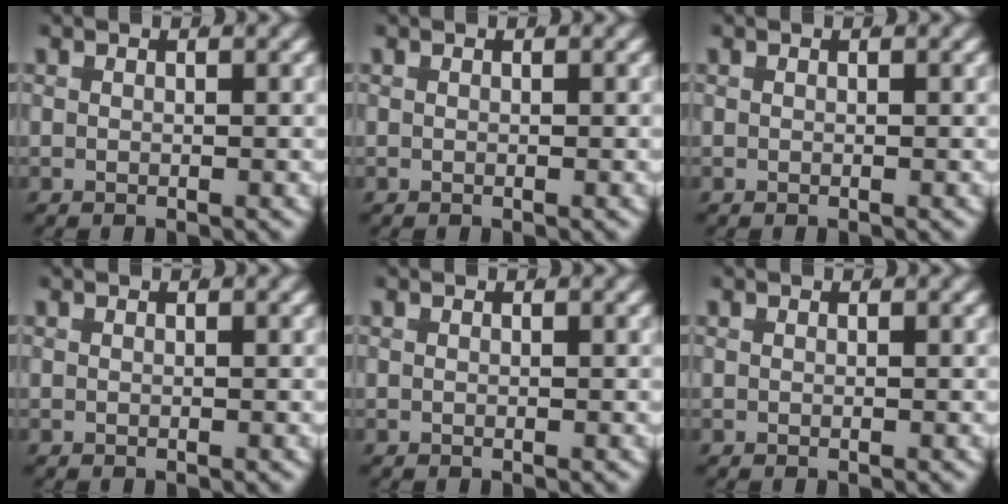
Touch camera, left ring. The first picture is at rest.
{"total": 0.0}
{"total": 0.0}
{"total": 0.0}
{"total": 0.0}
{"total": 0.0}